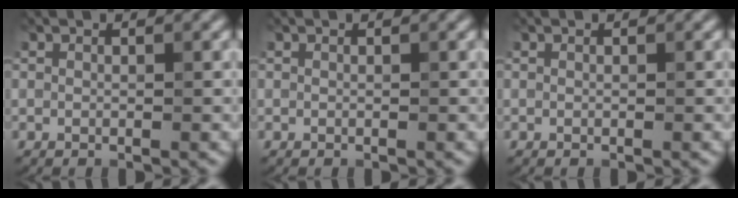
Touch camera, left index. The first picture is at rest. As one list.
[{"total": 0.0}, {"total": 0.0}]